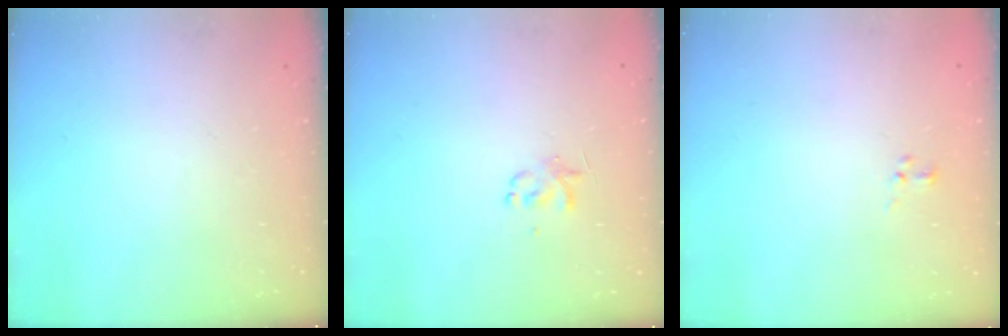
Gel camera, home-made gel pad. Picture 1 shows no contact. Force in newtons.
{"total": 2.6, "press": 2.6, "slide": 0.5}
{"total": 1.2, "press": 1.1, "slide": 0.6}